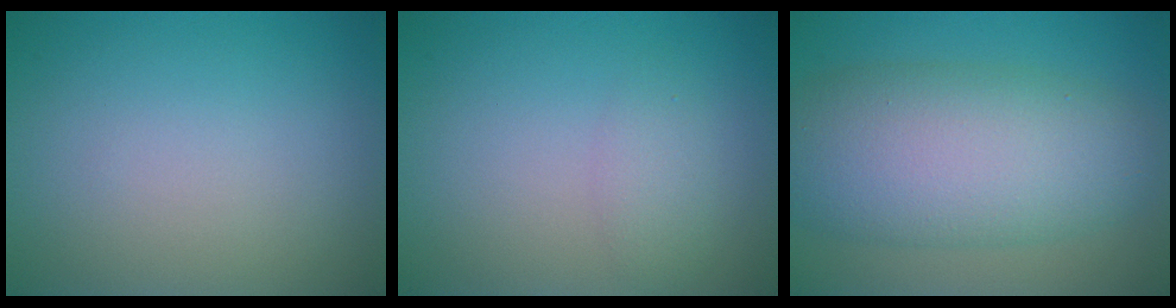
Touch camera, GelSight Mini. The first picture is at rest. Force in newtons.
{"total": 1.5, "press": 1.5, "slide": 0.1}
{"total": 10.0, "press": 10.0, "slide": 0.2}